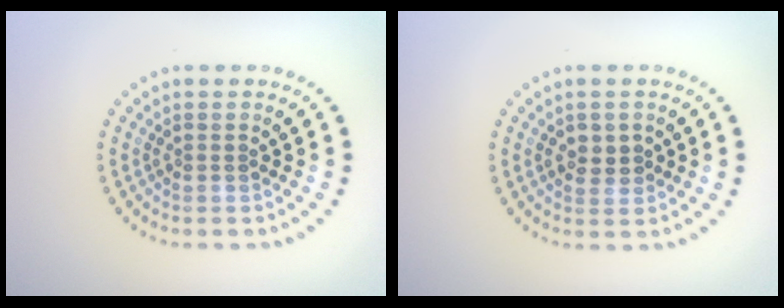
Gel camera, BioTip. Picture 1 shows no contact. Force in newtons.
{"total": 1.9, "press": 1.9, "slide": 0.4}